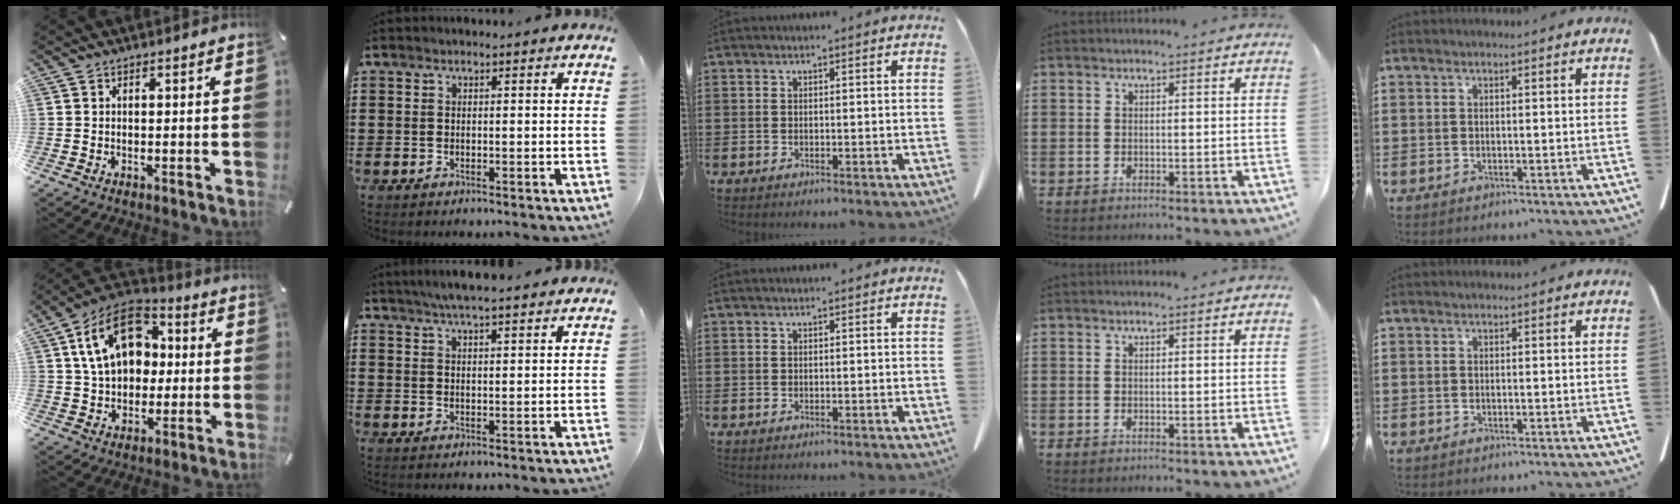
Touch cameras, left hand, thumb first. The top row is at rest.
{"thumb": {"total": 17.5, "force": [4.1, 12.7, 11.3], "torque": [-0.212, 0.003, 0.075]}, "index": {"total": 4.3, "force": [3.9, 0.2, 1.8], "torque": [-0.045, -0.006, 0.070]}}